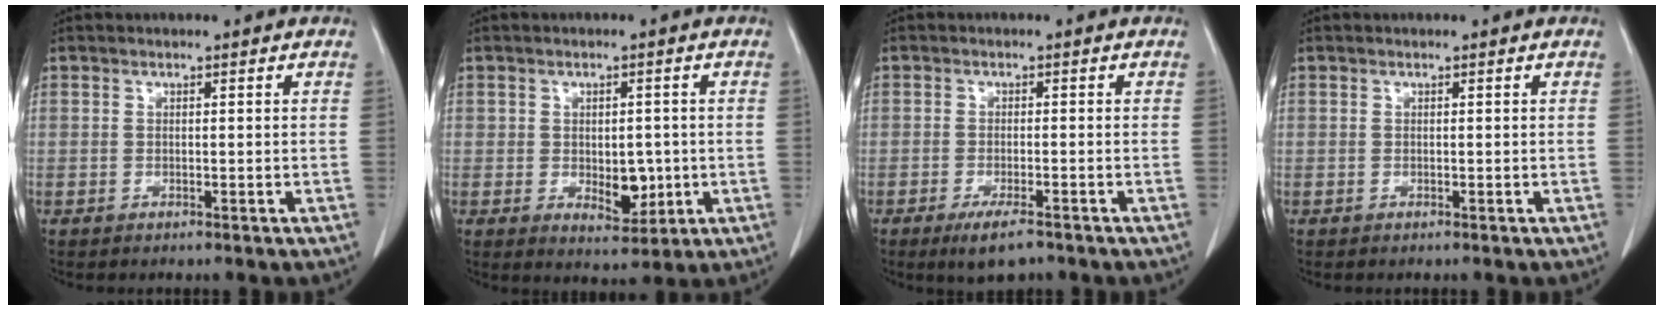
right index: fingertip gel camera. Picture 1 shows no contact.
{"total": 5.4, "force": [-0.6, 3.1, 4.4], "torque": [-0.056, -0.003, 0.003]}
{"total": 4.5, "force": [-3.1, 1.0, 3.1], "torque": [-0.056, -0.008, -0.047]}
{"total": 0.0}